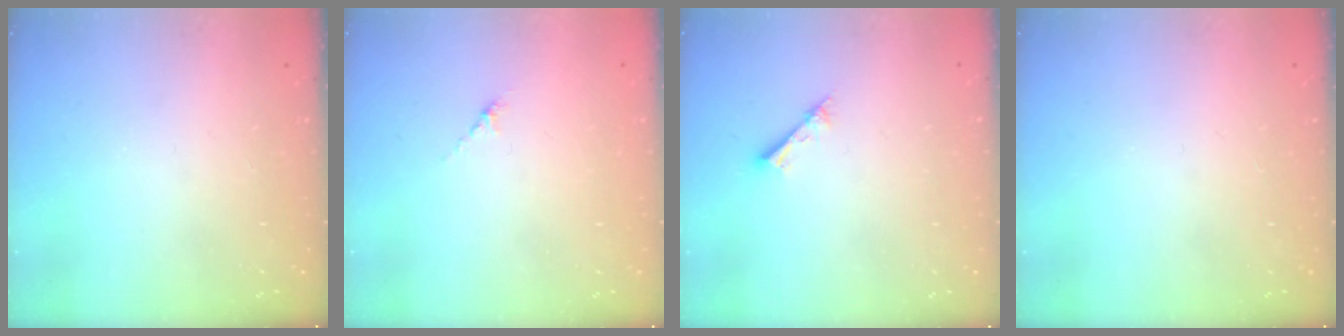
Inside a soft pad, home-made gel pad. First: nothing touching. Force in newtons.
{"total": 2.7, "press": 2.7, "slide": 0.7}
{"total": 1.2, "press": 1.2, "slide": 0.1}
{"total": 0.0}